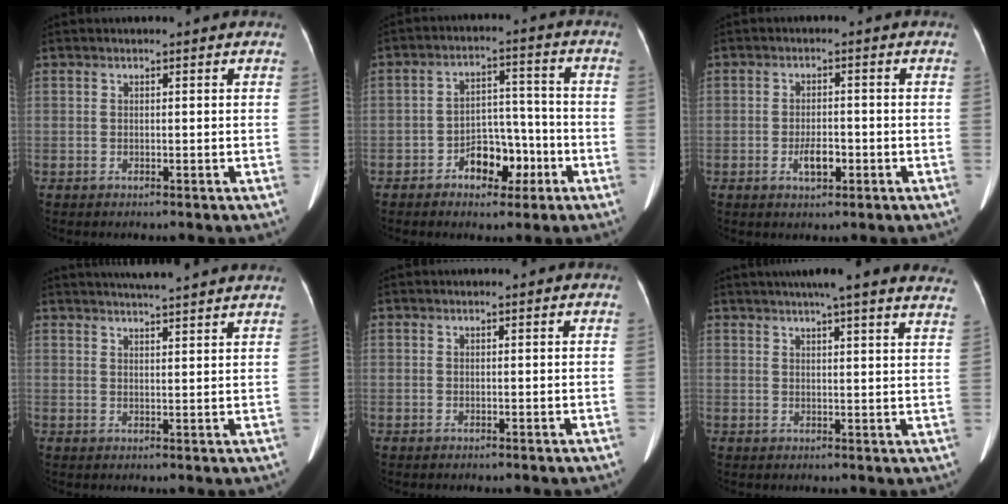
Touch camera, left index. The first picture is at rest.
{"total": 7.2, "force": [-3.6, 4.1, 4.6], "torque": [-0.074, 0.026, -0.055]}
{"total": 3.4, "force": [-1.4, 1.4, 2.8], "torque": [-0.054, 0.000, -0.020]}
{"total": 11.2, "force": [10.2, -0.3, 4.6], "torque": [-0.072, 0.021, 0.126]}
{"total": 0.0}
{"total": 21.5, "force": [18.8, 0.9, 10.4], "torque": [-0.150, -0.008, 0.219]}